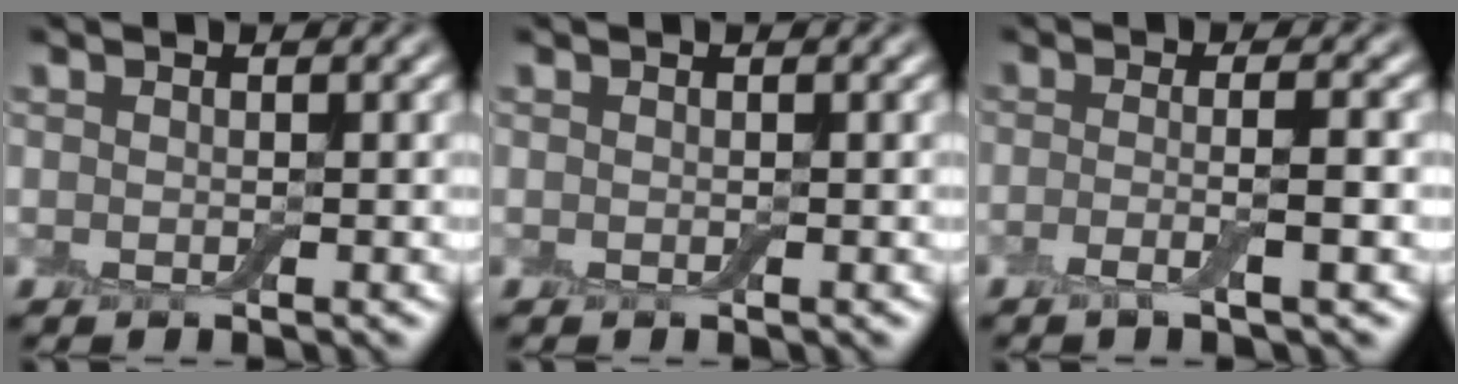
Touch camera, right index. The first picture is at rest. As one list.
[{"total": 0.0}, {"total": 2.9, "force": [-0.9, 0.6, 2.7], "torque": [-0.042, -0.003, -0.026]}]